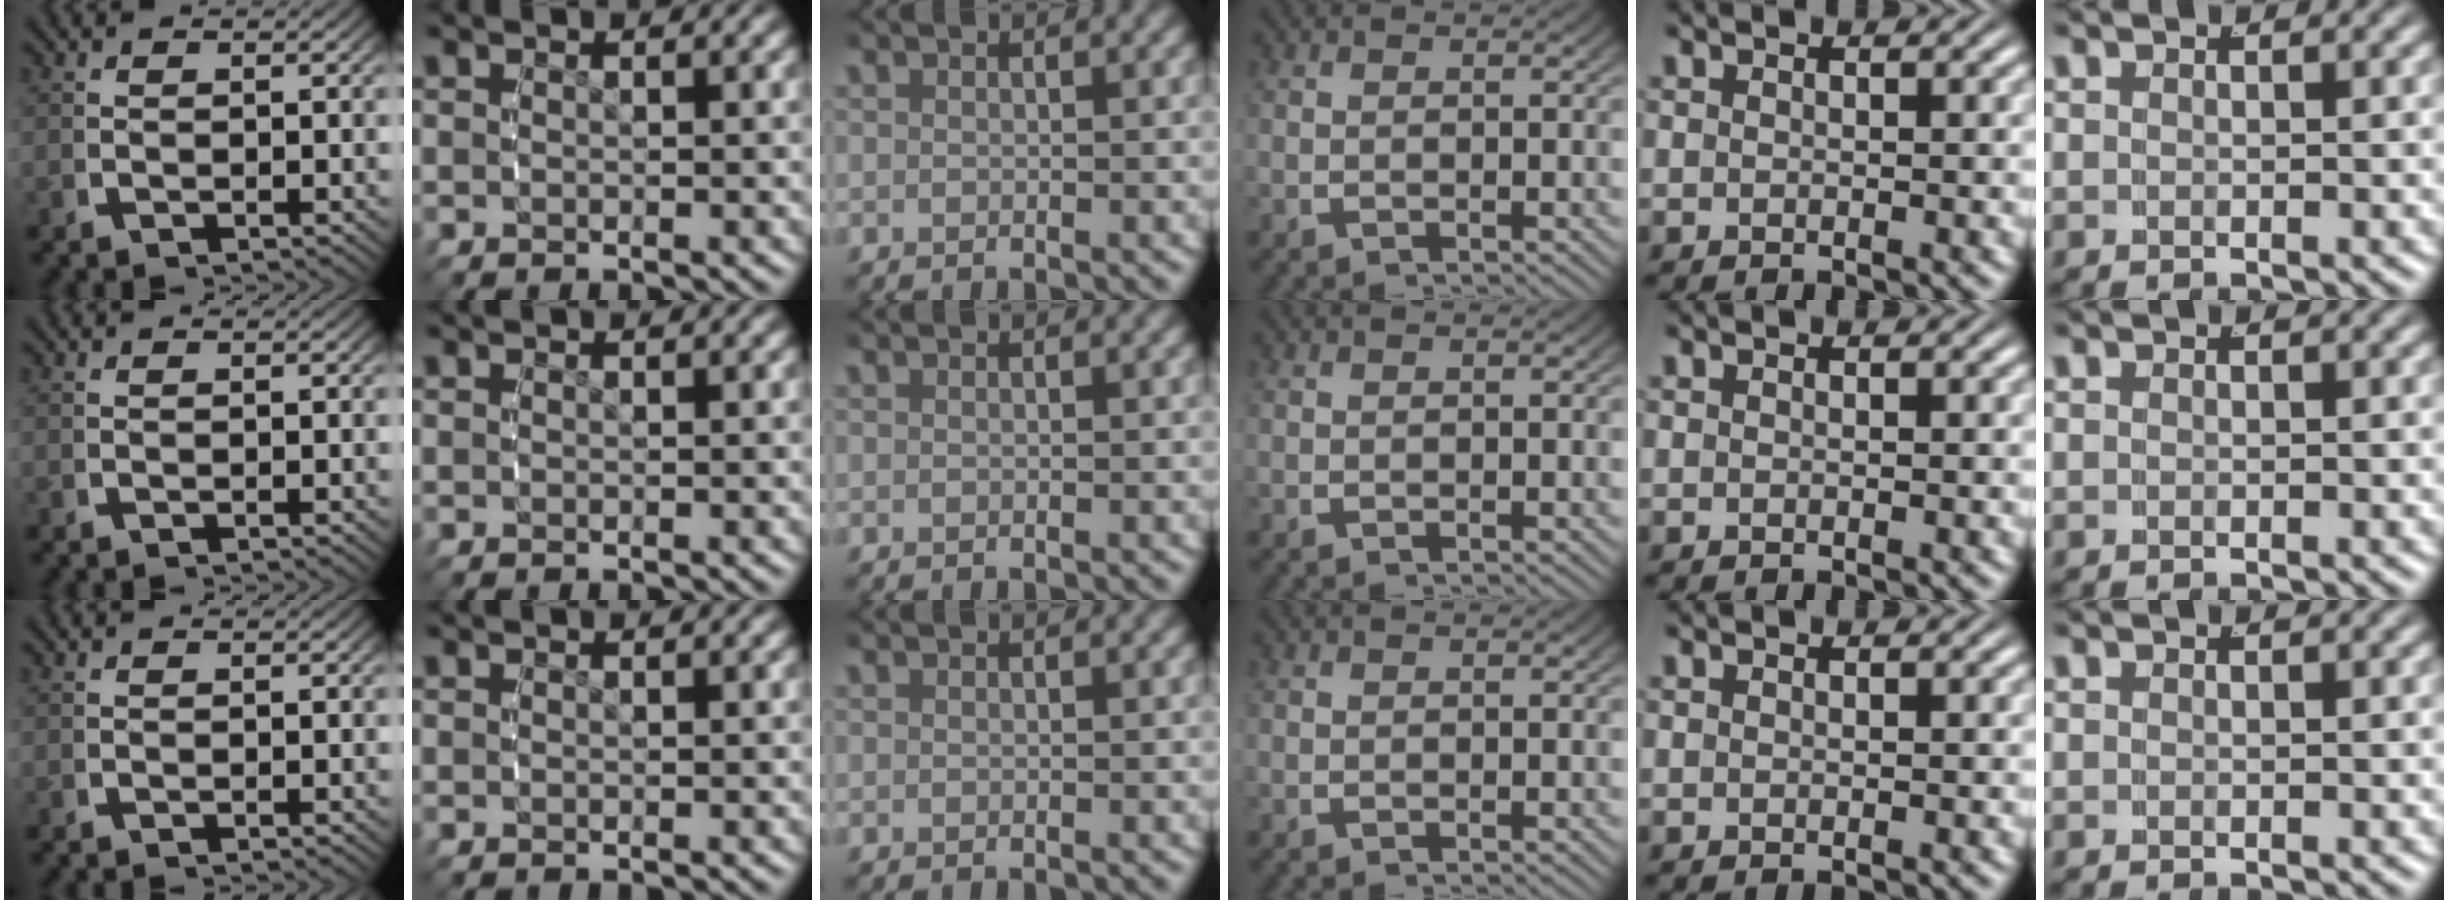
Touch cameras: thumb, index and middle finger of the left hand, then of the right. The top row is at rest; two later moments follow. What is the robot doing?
{"motion": "reach", "object": "photo album"}